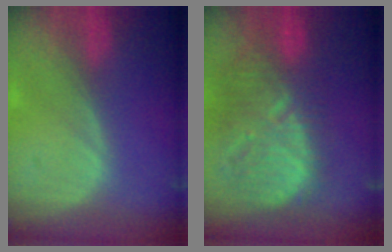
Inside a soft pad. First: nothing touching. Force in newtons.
{"total": 12.9, "press": 11.3, "slide": 6.3}